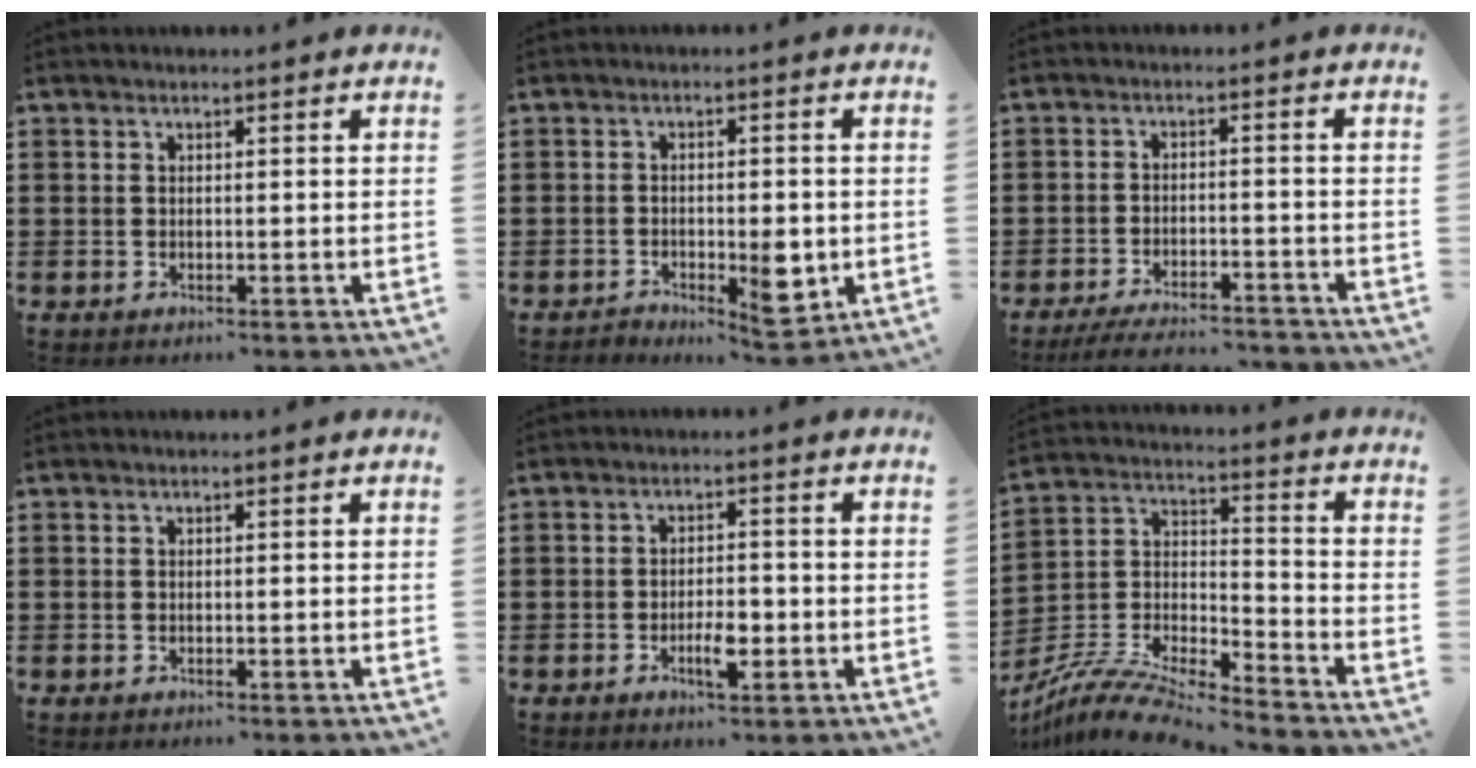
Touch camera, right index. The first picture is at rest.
{"total": 5.0, "force": [-1.7, 2.6, 4.0], "torque": [-0.055, 0.007, -0.028]}
{"total": 4.5, "force": [-4.3, 0.1, 1.4], "torque": [-0.030, -0.006, -0.083]}
{"total": 0.0}
{"total": 4.2, "force": [-1.4, 1.6, 3.7], "torque": [-0.070, 0.003, -0.026]}
{"total": 9.4, "force": [-8.9, 1.0, 3.1], "torque": [-0.067, 0.007, -0.179]}